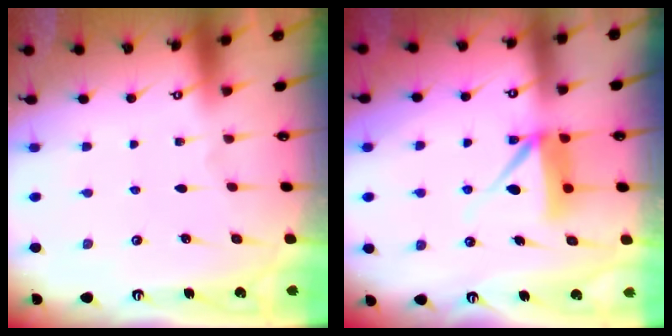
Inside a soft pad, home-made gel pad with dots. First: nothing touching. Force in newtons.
{"total": 8.2, "press": 8.1, "slide": 0.6}